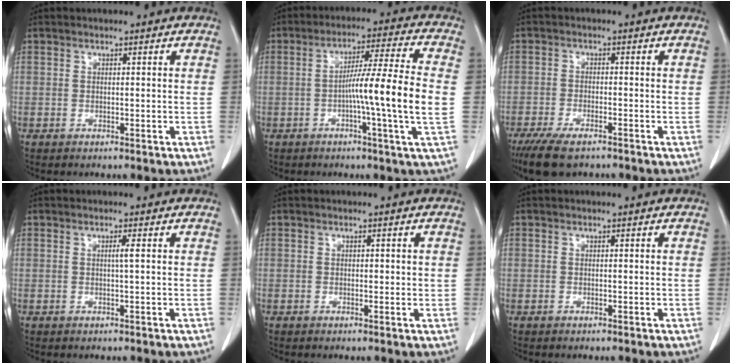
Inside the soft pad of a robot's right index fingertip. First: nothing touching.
{"total": 11.7, "force": [-1.5, -1.6, 11.4], "torque": [-0.188, -0.001, -0.031]}
{"total": 7.6, "force": [-5.8, 2.3, 4.3], "torque": [-0.070, -0.013, -0.093]}
{"total": 1.1, "force": [0.2, -0.3, 1.1], "torque": [-0.020, 0.001, 0.001]}
{"total": 1.1, "force": [0.2, 0.6, 0.9], "torque": [-0.009, 0.000, 0.002]}
{"total": 0.0}